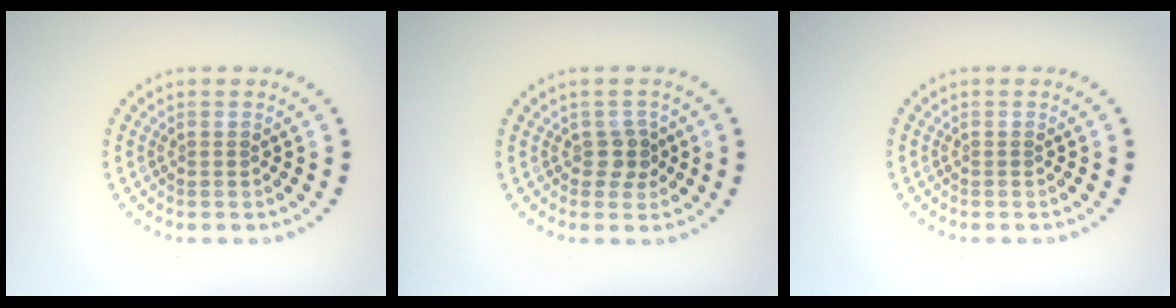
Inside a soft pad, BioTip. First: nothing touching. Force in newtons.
{"total": 1.8, "press": 1.5, "slide": 0.9}
{"total": 0.0}